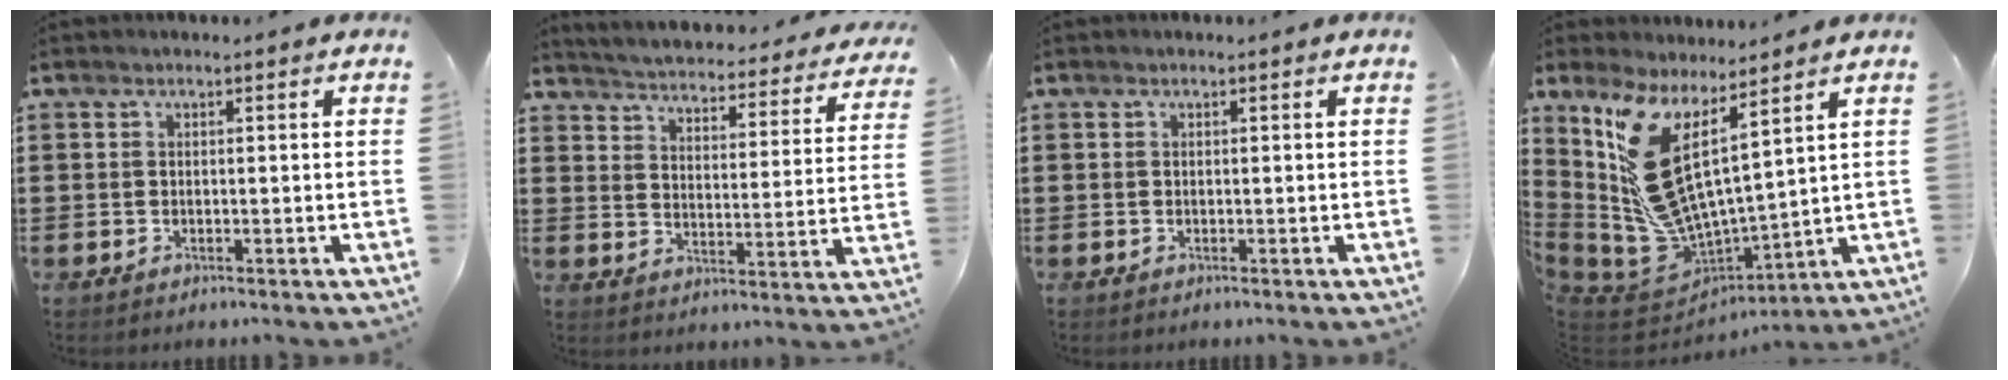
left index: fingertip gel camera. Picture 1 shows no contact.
{"total": 3.5, "force": [3.5, -0.4, 0.3], "torque": [-0.028, -0.036, 0.050]}
{"total": 0.0}
{"total": 12.5, "force": [4.6, 5.2, 10.4], "torque": [-0.256, -0.062, 0.073]}